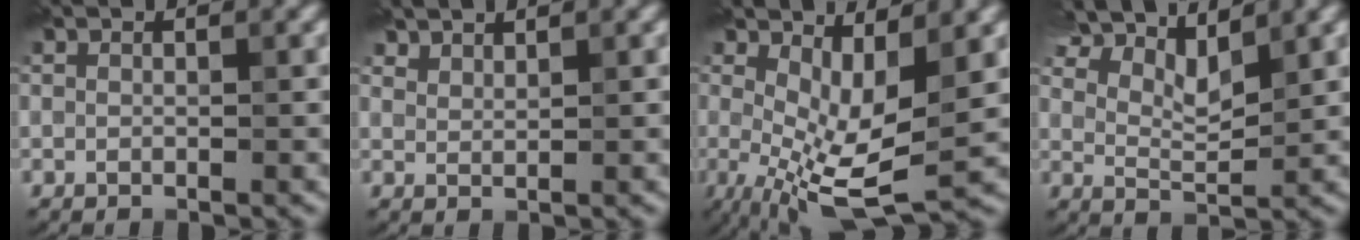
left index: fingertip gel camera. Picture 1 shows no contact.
{"total": 1.7, "force": [1.7, 0.1, 0.3], "torque": [-0.007, 0.001, 0.034]}
{"total": 6.9, "force": [0.2, 2.6, 6.4], "torque": [-0.127, -0.013, 0.004]}
{"total": 6.8, "force": [5.5, 1.8, 3.6], "torque": [-0.082, 0.013, 0.086]}